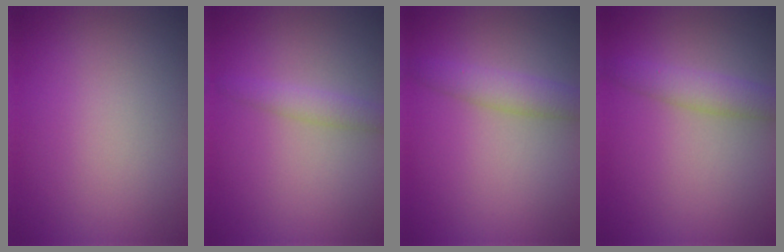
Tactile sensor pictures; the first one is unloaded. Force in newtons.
{"total": 1.7, "press": 1.7, "slide": 0.1}
{"total": 2.7, "press": 2.6, "slide": 0.2}
{"total": 2.7, "press": 2.6, "slide": 0.2}